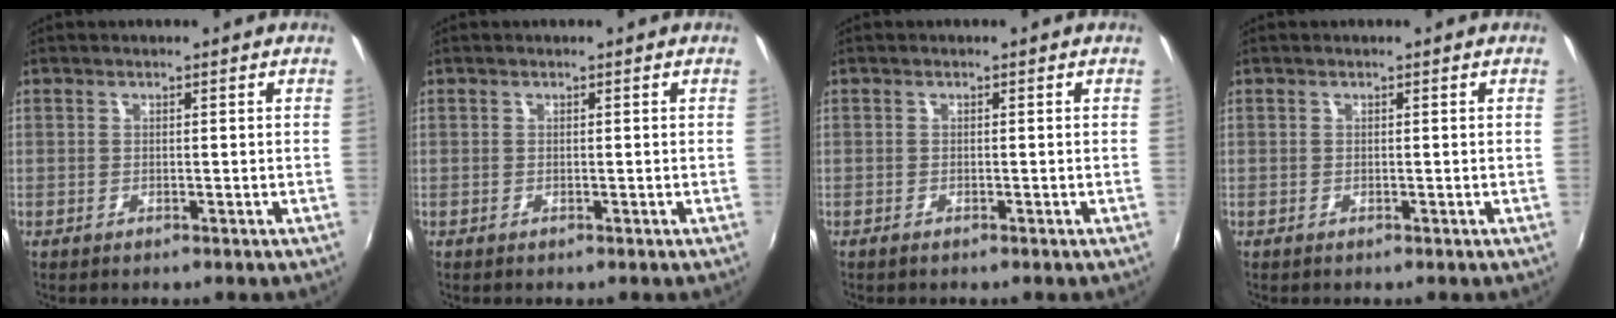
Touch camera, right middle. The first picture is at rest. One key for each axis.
{"total": 0.0}
{"total": 0.6, "fx": -0.5, "fy": 0.2, "fz": 0.2, "tx": -0.006, "ty": -0.003, "tz": -0.011}
{"total": 0.0}